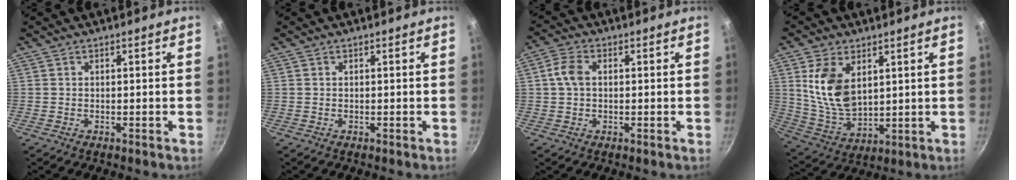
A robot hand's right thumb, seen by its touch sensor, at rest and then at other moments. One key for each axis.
{"total": 0.0}
{"total": 4.4, "fx": 0.5, "fy": 3.1, "fz": 3.2, "tx": -0.063, "ty": 0.013, "tz": 0.002}
{"total": 12.5, "fx": 3.8, "fy": 7.6, "fz": 9.2, "tx": -0.164, "ty": -0.029, "tz": 0.085}